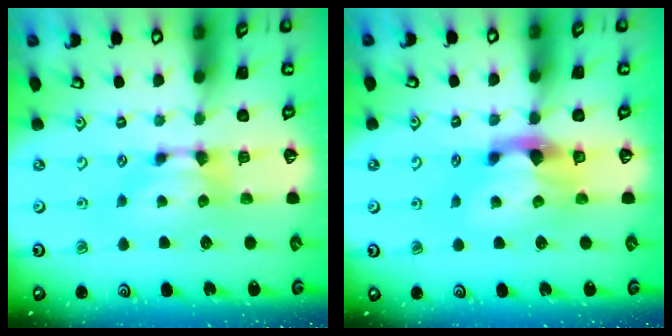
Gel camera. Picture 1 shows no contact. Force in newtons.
{"total": 3.1, "press": 2.8, "slide": 1.3}